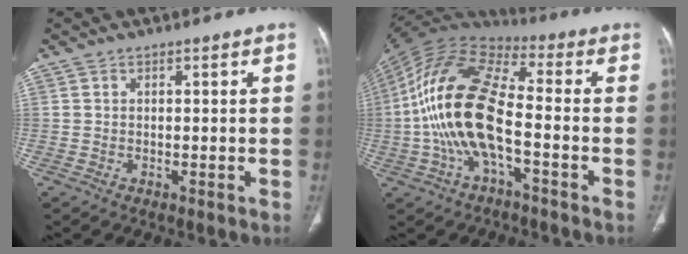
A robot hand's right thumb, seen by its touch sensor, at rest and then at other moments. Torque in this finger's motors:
{"motor_torque": [0.24, 2.10, 2.77, 0.00, 0.66]}